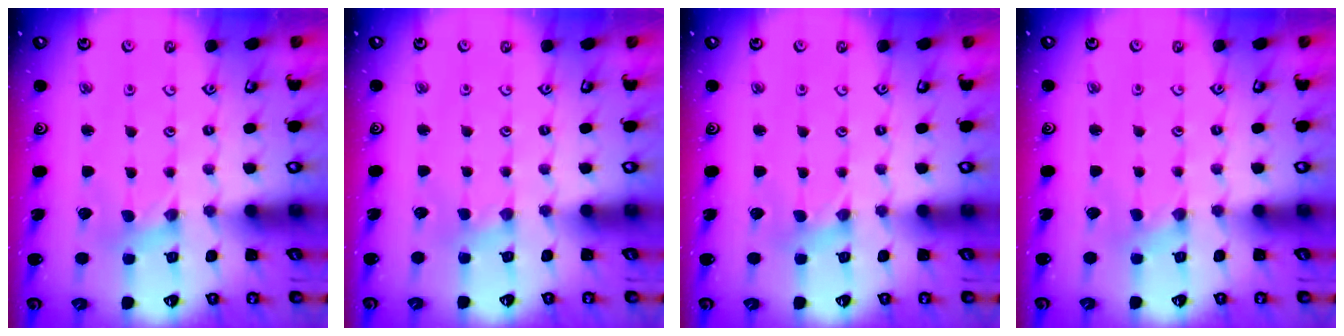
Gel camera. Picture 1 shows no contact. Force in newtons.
{"total": 1.5, "press": 1.5, "slide": 0.3}
{"total": 0.0}
{"total": 0.0}